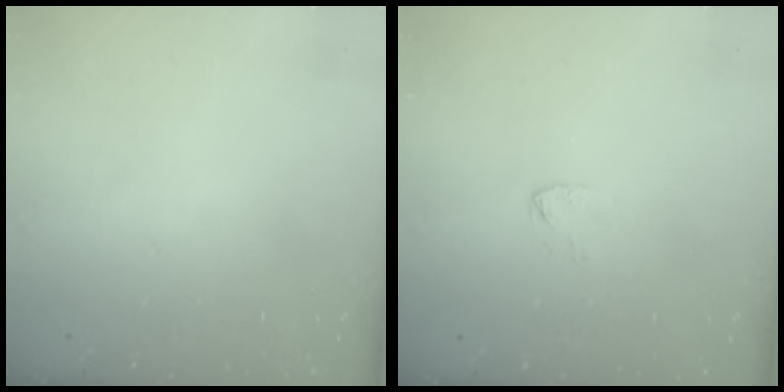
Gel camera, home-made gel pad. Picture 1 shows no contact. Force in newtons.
{"total": 2.6, "press": 2.6, "slide": 0.1}